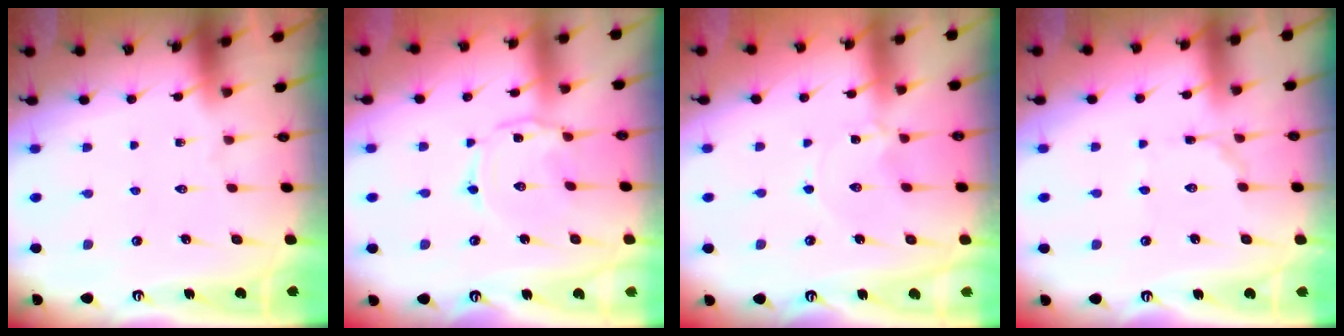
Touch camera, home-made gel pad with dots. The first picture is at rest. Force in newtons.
{"total": 1.7, "press": 1.7, "slide": 0.4}
{"total": 0.6, "press": 0.5, "slide": 0.2}
{"total": 2.6, "press": 2.6, "slide": 0.2}